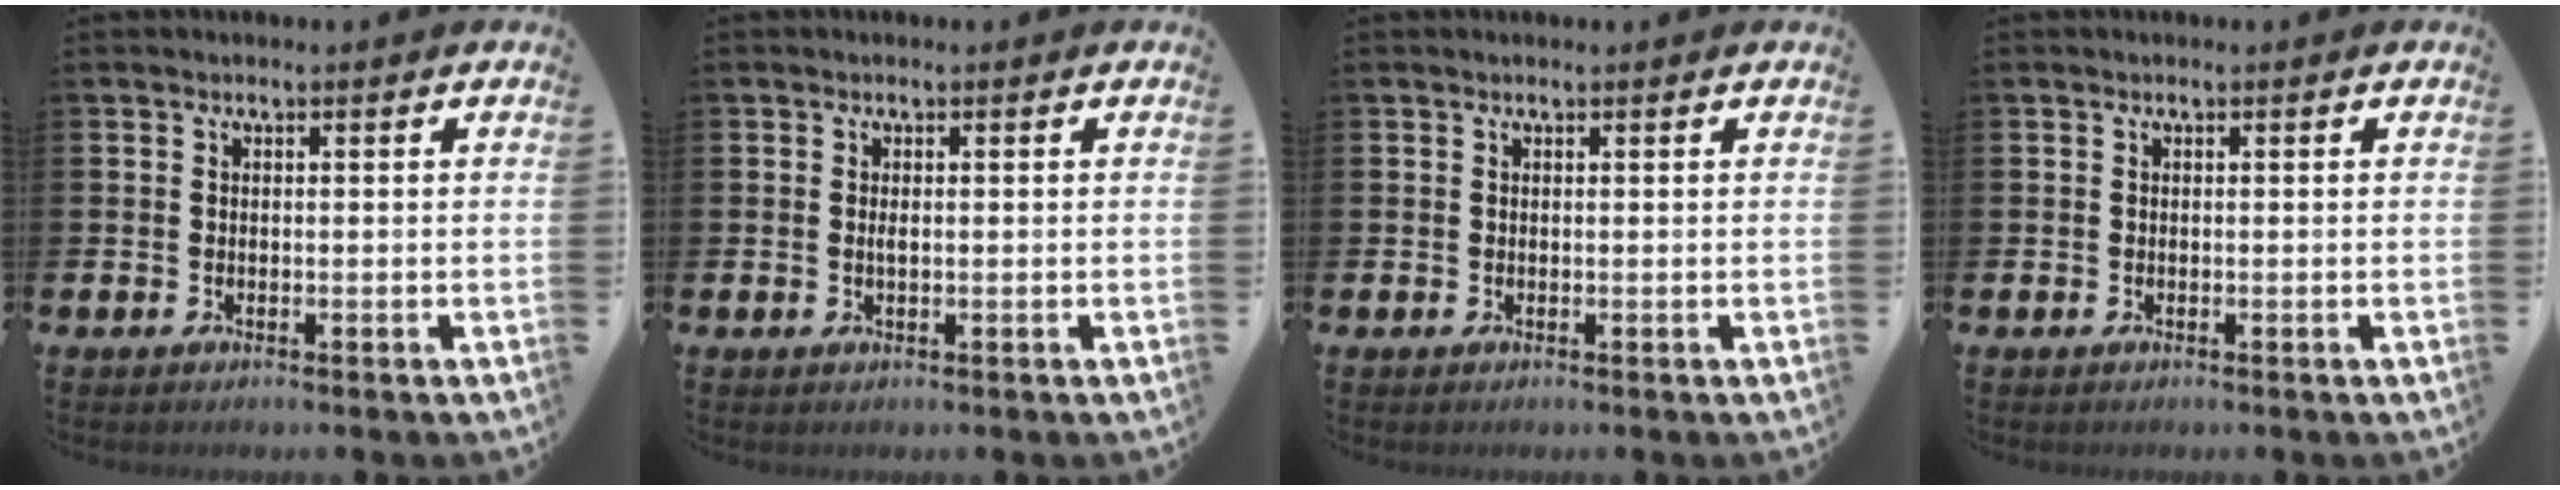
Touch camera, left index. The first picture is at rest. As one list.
[{"total": 0.6, "force": [0.1, 0.1, 0.6], "torque": [-0.011, -0.001, 0.002]}, {"total": 0.0}, {"total": 0.0}]